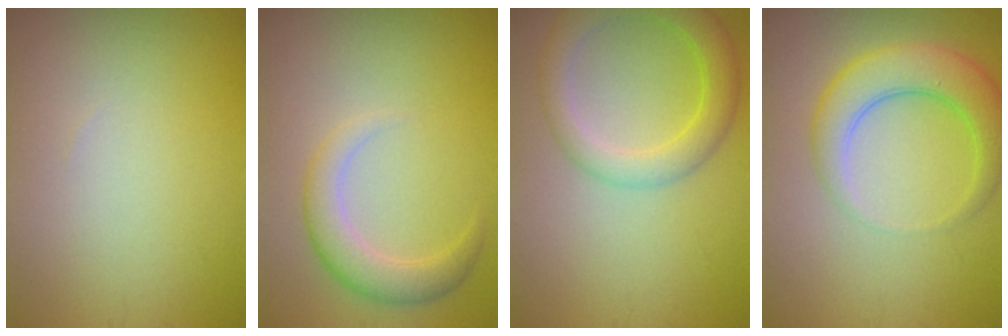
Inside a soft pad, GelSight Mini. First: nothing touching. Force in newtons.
{"total": 3.2, "press": 3.2, "slide": 0.2}
{"total": 4.2, "press": 4.2, "slide": 0.2}
{"total": 5.1, "press": 5.1, "slide": 0.1}